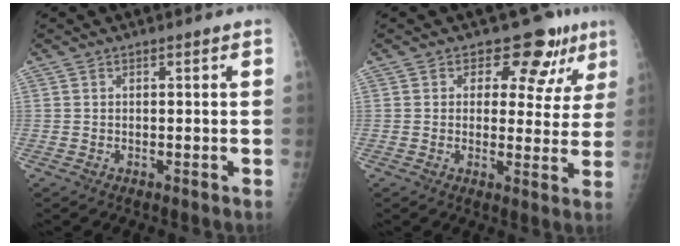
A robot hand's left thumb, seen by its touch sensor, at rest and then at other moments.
{"total": 8.4, "force": [5.6, 5.4, 3.3], "torque": [0.002, -0.029, 0.058]}